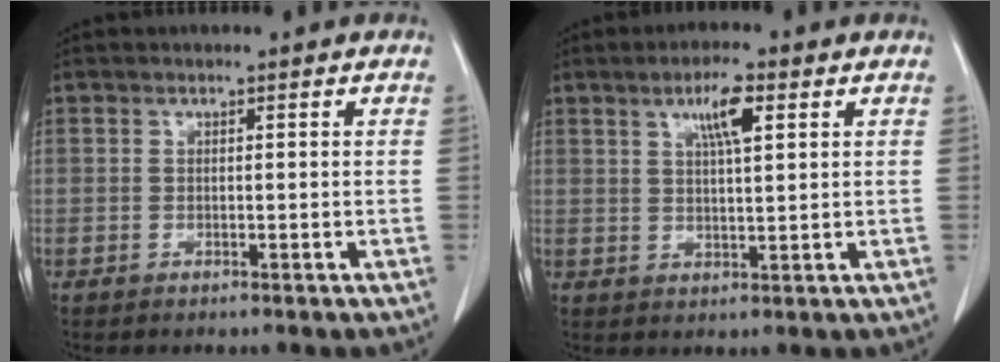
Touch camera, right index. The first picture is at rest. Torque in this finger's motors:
{"motor_torque": [0.31, 0.03, 0.13, 0.08]}